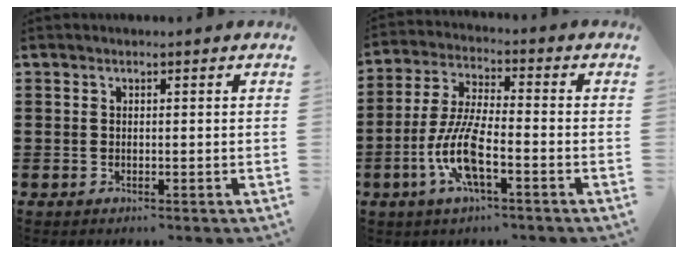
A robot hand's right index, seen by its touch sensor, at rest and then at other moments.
{"total": 9.1, "force": [-3.6, 2.3, 8.0], "torque": [-0.185, -0.011, -0.074]}